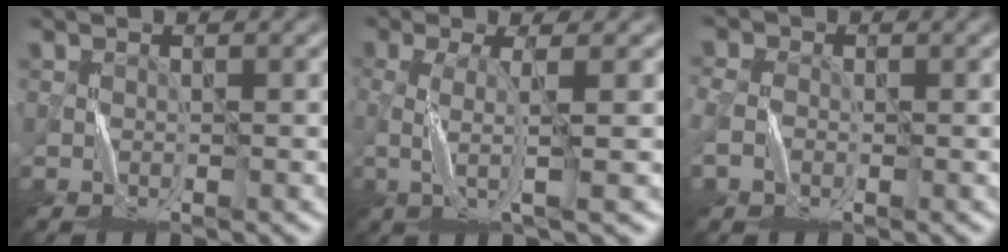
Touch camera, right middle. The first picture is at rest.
{"total": 3.0, "force": [-0.6, 0.3, 2.9], "torque": [-0.061, 0.005, -0.011]}
{"total": 2.9, "force": [-1.1, 2.3, 1.4], "torque": [-0.044, -0.002, -0.022]}